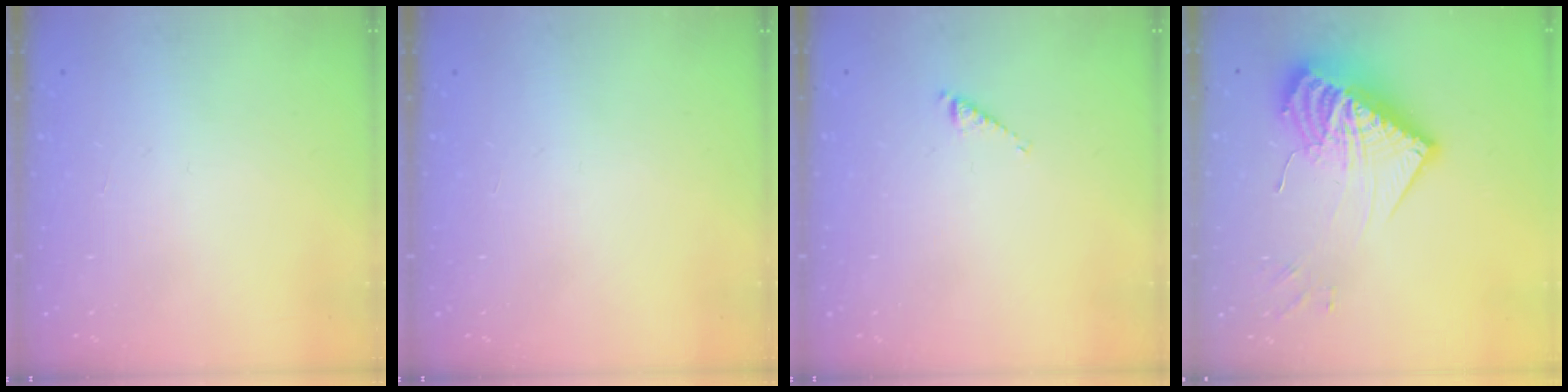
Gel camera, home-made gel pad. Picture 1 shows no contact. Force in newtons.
{"total": 0.0}
{"total": 2.7, "press": 2.7, "slide": 0.4}
{"total": 21.2, "press": 21.1, "slide": 1.8}